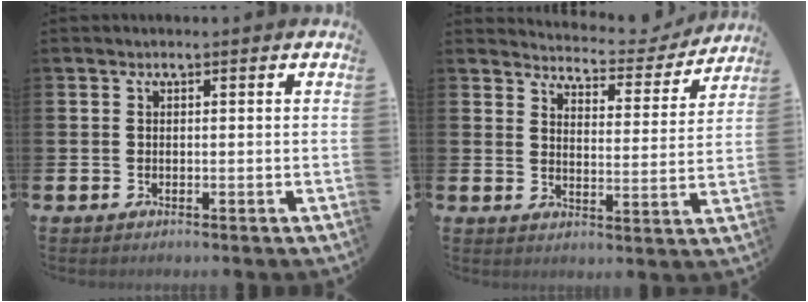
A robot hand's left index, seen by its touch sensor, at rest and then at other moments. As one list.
[{"total": 4.9, "force": [4.8, 0.8, 0.4], "torque": [-0.018, -0.043, 0.079]}]